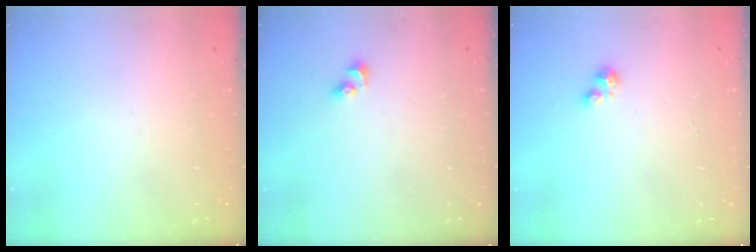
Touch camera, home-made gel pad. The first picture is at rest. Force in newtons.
{"total": 2.8, "press": 2.5, "slide": 1.2}
{"total": 1.6, "press": 1.6, "slide": 0.2}